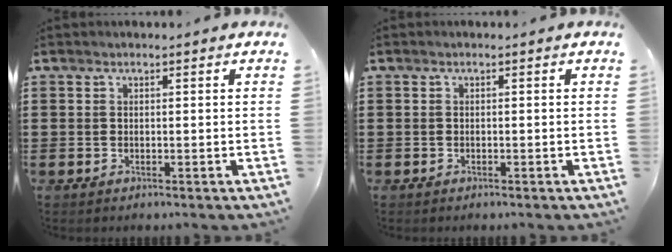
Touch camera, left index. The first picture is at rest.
{"total": 0.0}